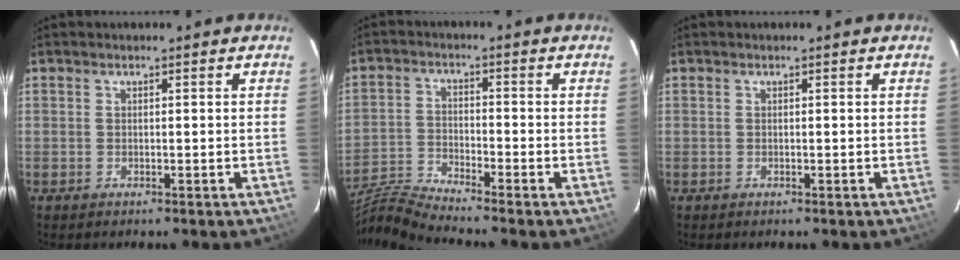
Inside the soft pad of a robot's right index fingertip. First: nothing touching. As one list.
[{"total": 8.7, "force": [-8.2, -1.6, 2.3], "torque": [-0.067, -0.002, -0.172]}, {"total": 0.0}]